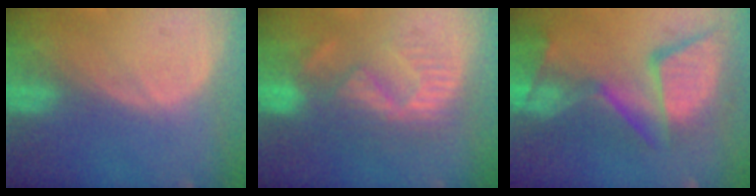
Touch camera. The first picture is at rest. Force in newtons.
{"total": 8.6, "press": 8.1, "slide": 2.9}
{"total": 13.2, "press": 11.2, "slide": 6.9}